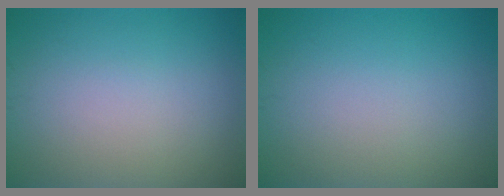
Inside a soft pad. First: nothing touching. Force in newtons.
{"total": 0.0}